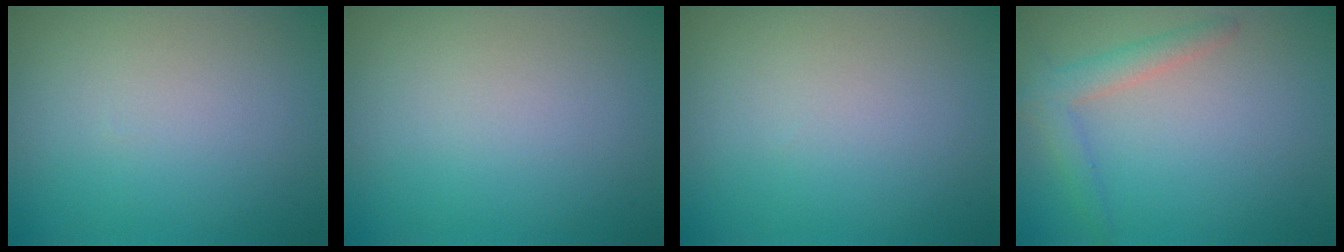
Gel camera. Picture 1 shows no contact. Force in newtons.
{"total": 0.0}
{"total": 0.0}
{"total": 2.6, "press": 2.6, "slide": 0.0}